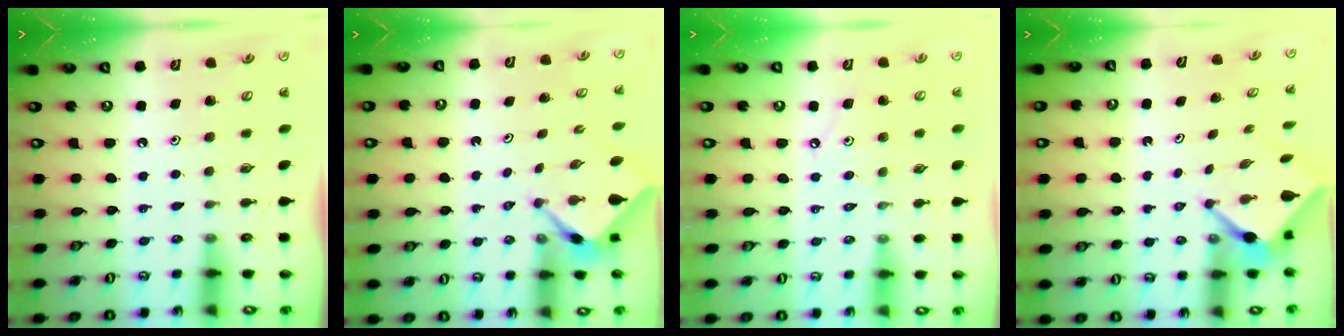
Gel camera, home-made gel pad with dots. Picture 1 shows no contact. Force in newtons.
{"total": 2.2, "press": 2.2, "slide": 0.3}
{"total": 4.2, "press": 4.2, "slide": 0.1}
{"total": 3.5, "press": 3.5, "slide": 0.2}